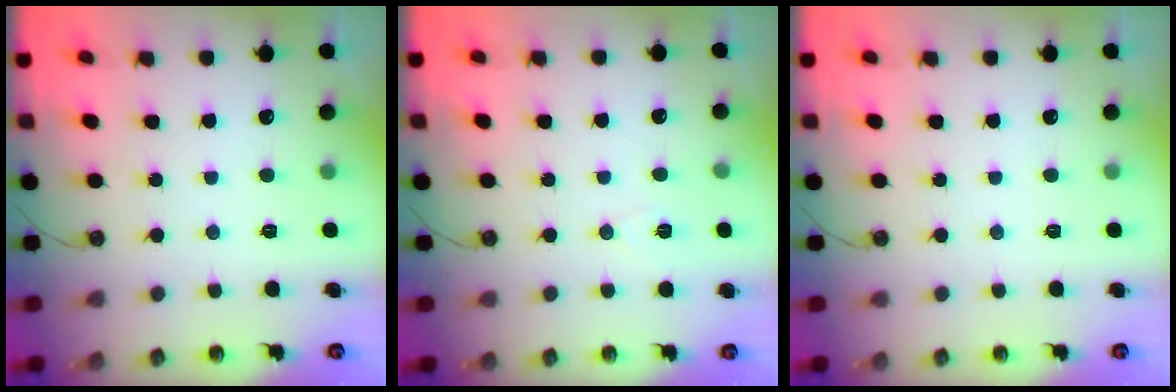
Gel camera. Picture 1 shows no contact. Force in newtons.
{"total": 6.4, "press": 4.6, "slide": 4.5}
{"total": 0.0}